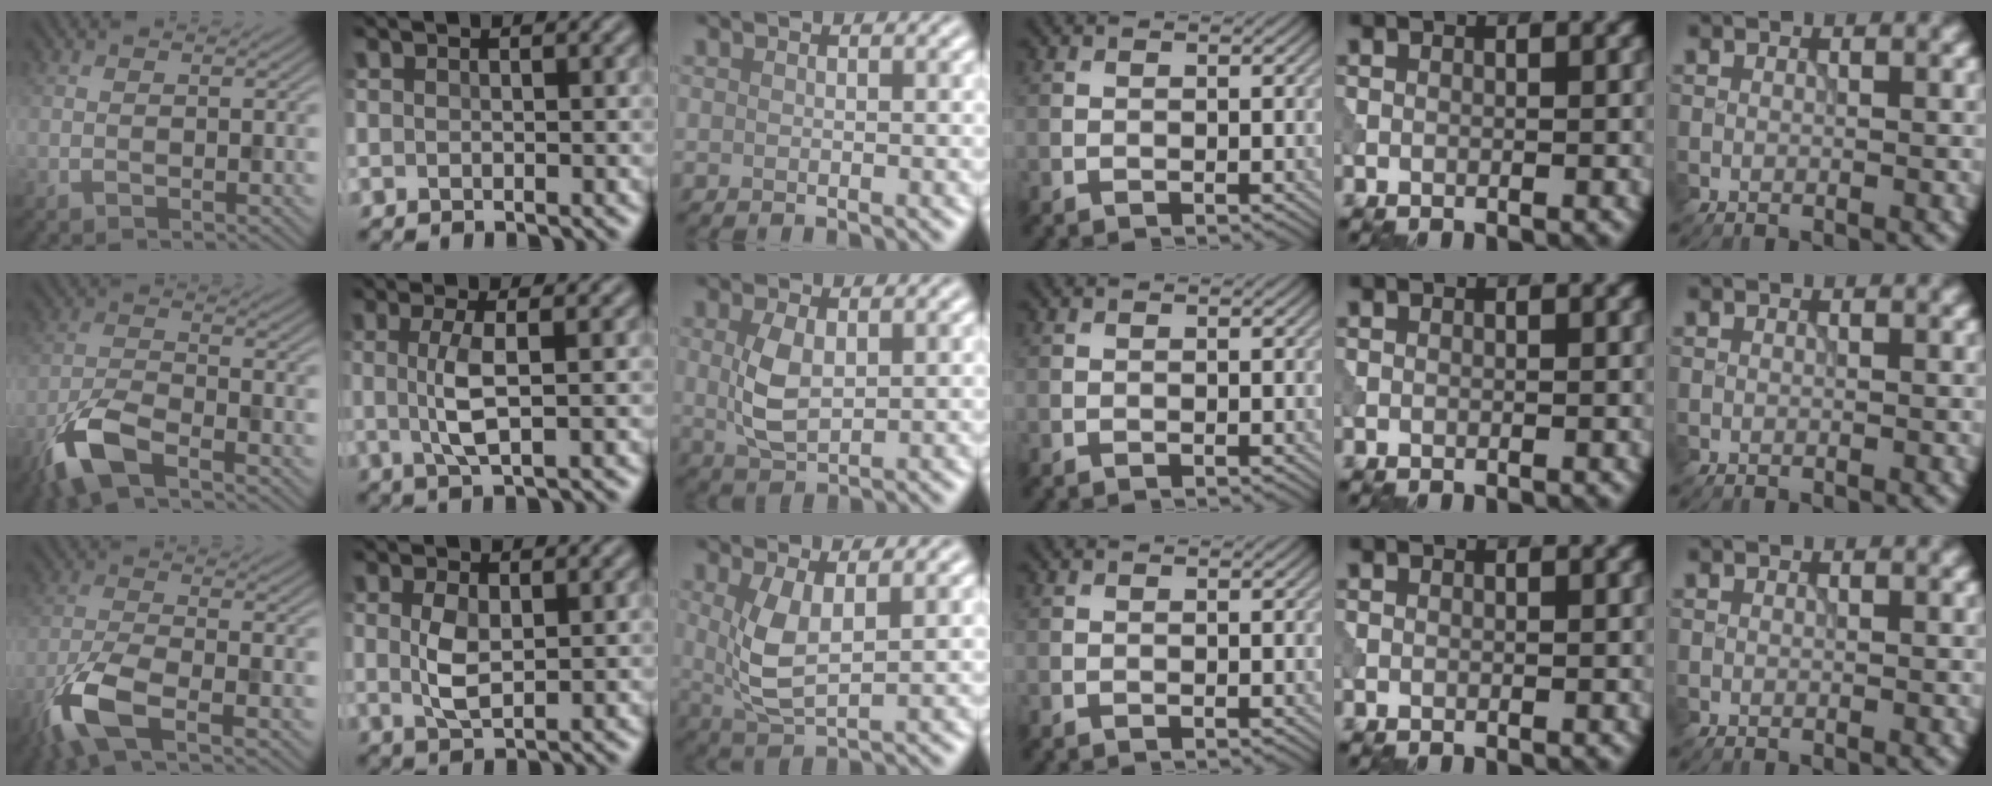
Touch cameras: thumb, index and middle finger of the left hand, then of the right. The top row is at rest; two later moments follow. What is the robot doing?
{"motion": "wipe", "object": "makeup brush"}